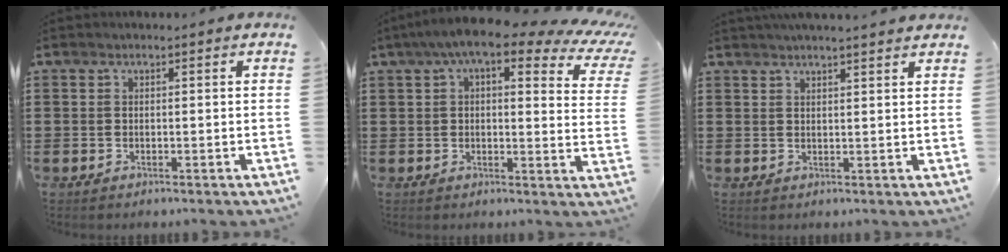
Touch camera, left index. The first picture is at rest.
{"total": 9.3, "force": [5.8, 2.2, 6.9], "torque": [-0.131, -0.015, 0.098]}
{"total": 2.4, "force": [2.3, -0.3, 0.4], "torque": [-0.015, -0.003, 0.044]}